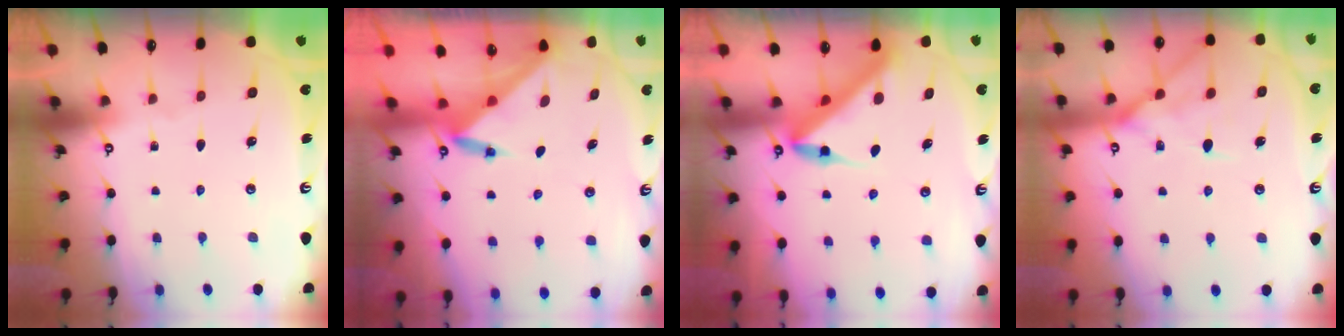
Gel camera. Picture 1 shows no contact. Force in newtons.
{"total": 3.6, "press": 3.6, "slide": 0.4}
{"total": 6.4, "press": 6.4, "slide": 0.3}
{"total": 12.7, "press": 12.7, "slide": 1.1}